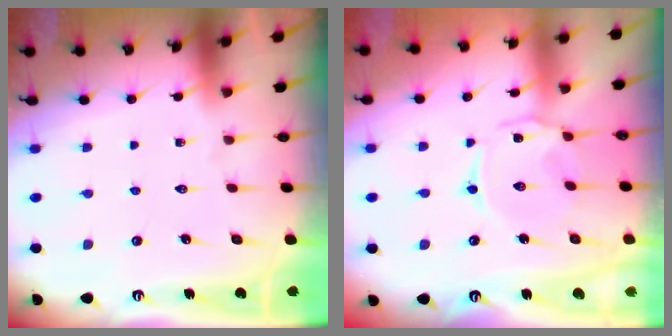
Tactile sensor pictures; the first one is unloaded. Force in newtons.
{"total": 1.9, "press": 1.9, "slide": 0.3}